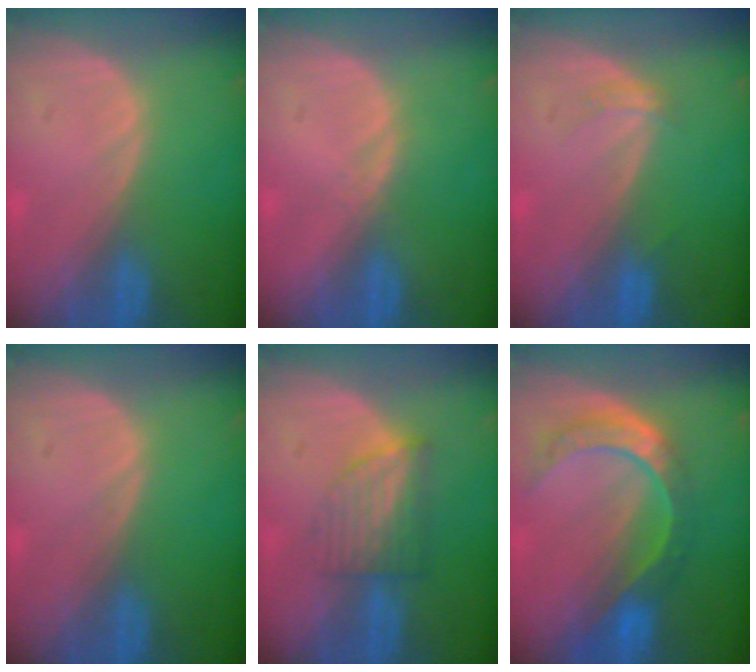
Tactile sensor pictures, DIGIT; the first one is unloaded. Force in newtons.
{"total": 0.8, "press": 0.6, "slide": 0.5}
{"total": 1.5, "press": 1.4, "slide": 0.3}
{"total": 0.0}
{"total": 6.2, "press": 5.5, "slide": 2.9}
{"total": 8.7, "press": 7.3, "slide": 4.7}